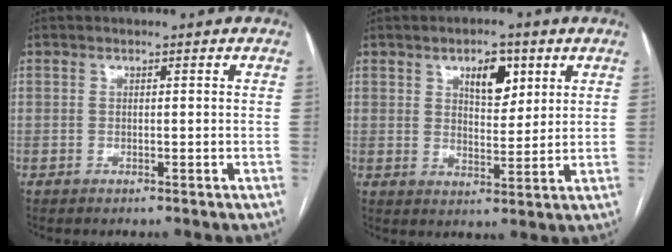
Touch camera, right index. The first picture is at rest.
{"total": 6.1, "force": [3.0, 2.7, 4.5], "torque": [-0.071, 0.002, 0.051]}